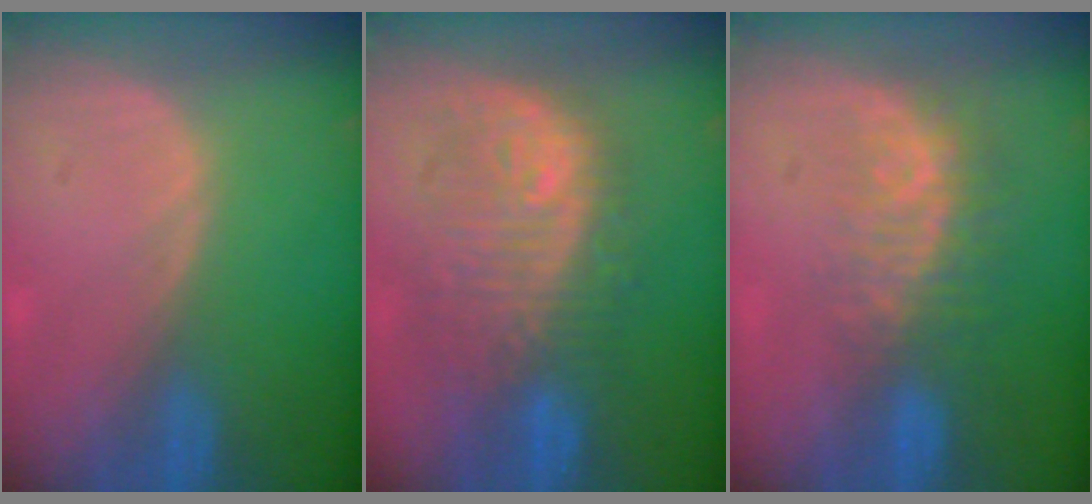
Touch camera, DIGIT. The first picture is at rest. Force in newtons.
{"total": 10.4, "press": 10.1, "slide": 2.6}
{"total": 8.1, "press": 7.0, "slide": 4.2}